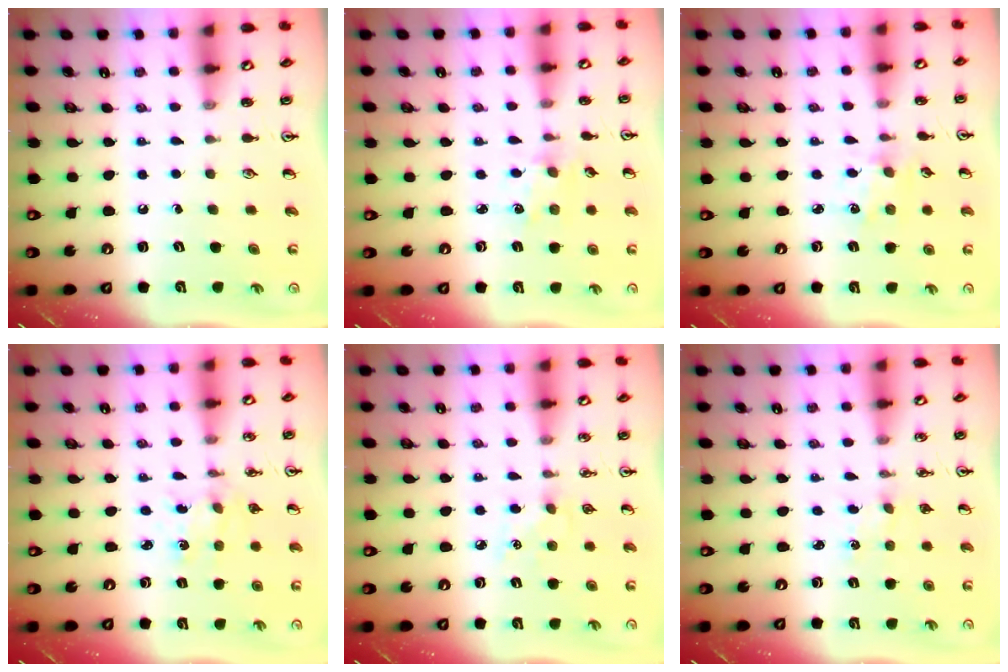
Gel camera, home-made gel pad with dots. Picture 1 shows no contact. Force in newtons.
{"total": 2.1, "press": 2.0, "slide": 0.3}
{"total": 1.7, "press": 1.7, "slide": 0.3}
{"total": 1.0, "press": 0.9, "slide": 0.1}
{"total": 6.2, "press": 6.1, "slide": 0.7}
{"total": 0.0}